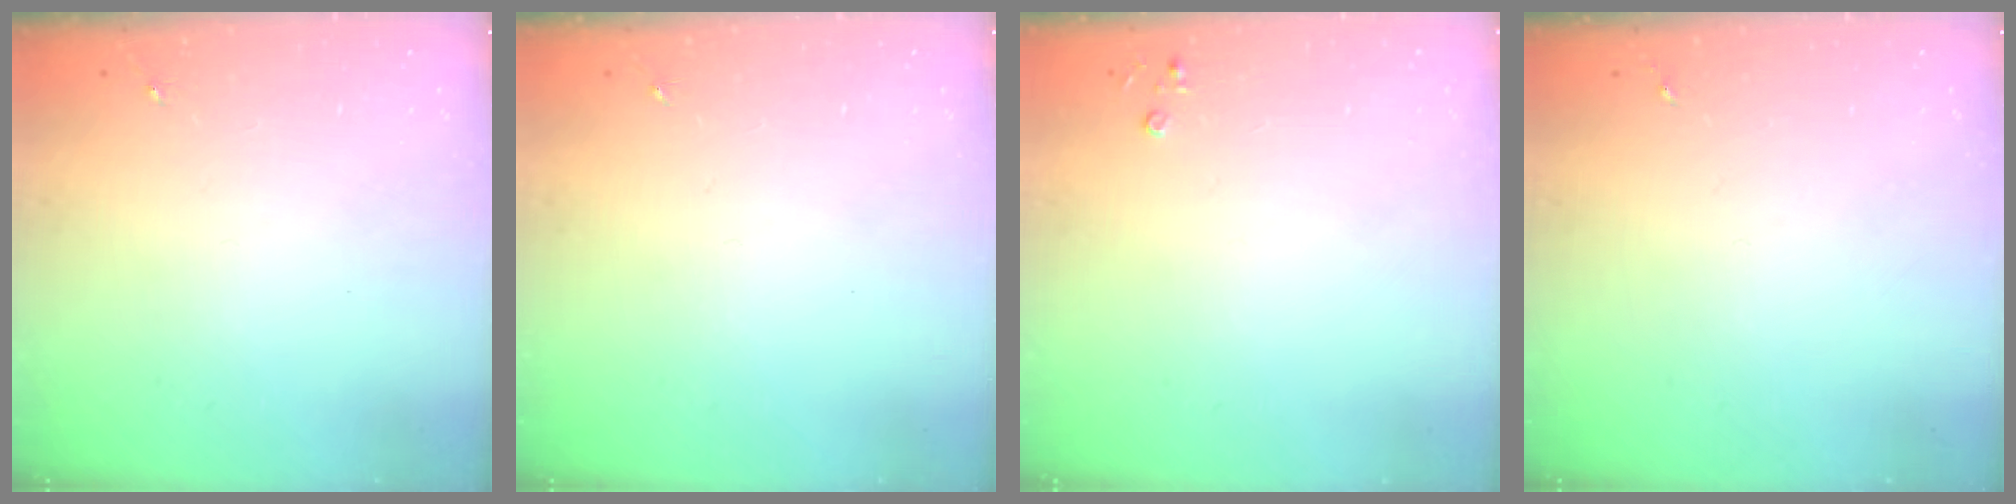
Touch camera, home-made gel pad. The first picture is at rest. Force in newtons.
{"total": 0.0}
{"total": 2.2, "press": 2.2, "slide": 0.3}
{"total": 0.0}